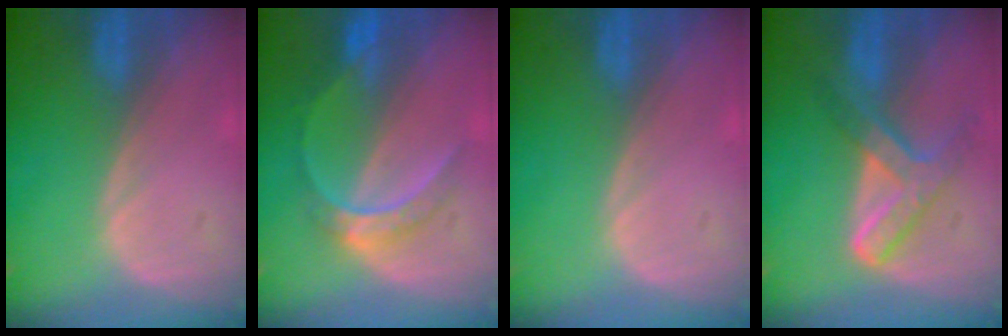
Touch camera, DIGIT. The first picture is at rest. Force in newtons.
{"total": 6.3, "press": 5.4, "slide": 3.2}
{"total": 0.0}
{"total": 7.2, "press": 6.0, "slide": 4.0}